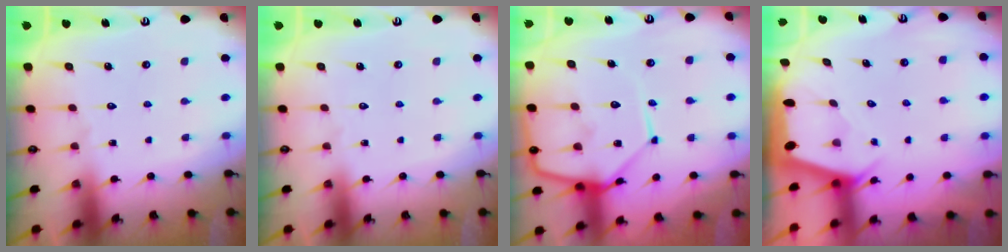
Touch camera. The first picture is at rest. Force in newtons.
{"total": 0.0}
{"total": 14.7, "press": 14.6, "slide": 1.2}
{"total": 1.9, "press": 1.9, "slide": 0.3}